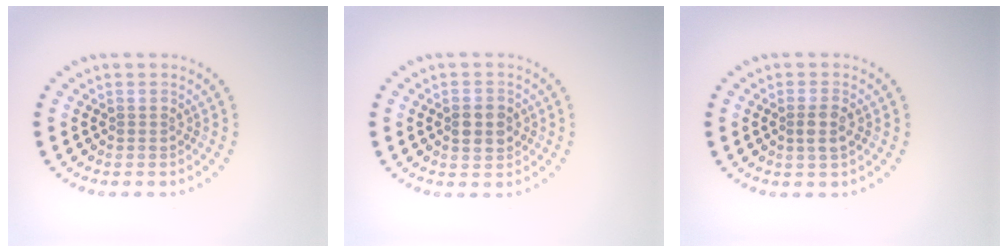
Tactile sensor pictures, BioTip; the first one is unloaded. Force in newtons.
{"total": 2.9, "press": 2.9, "slide": 0.0}
{"total": 1.8, "press": 1.6, "slide": 0.8}